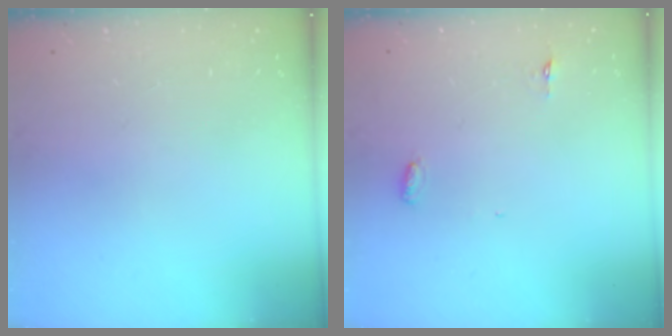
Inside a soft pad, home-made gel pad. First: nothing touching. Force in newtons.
{"total": 3.0, "press": 2.8, "slide": 0.9}